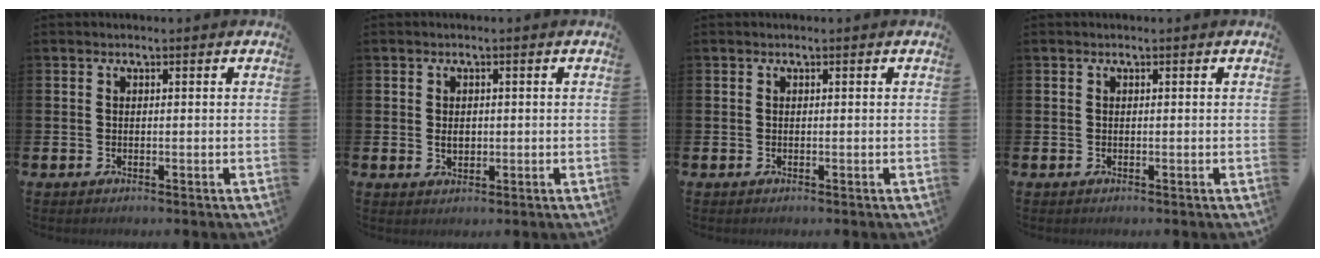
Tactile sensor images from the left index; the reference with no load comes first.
{"total": 1.7, "force": [0.1, 1.2, 1.2], "torque": [-0.013, 0.003, -0.002]}
{"total": 0.0}
{"total": 0.0}